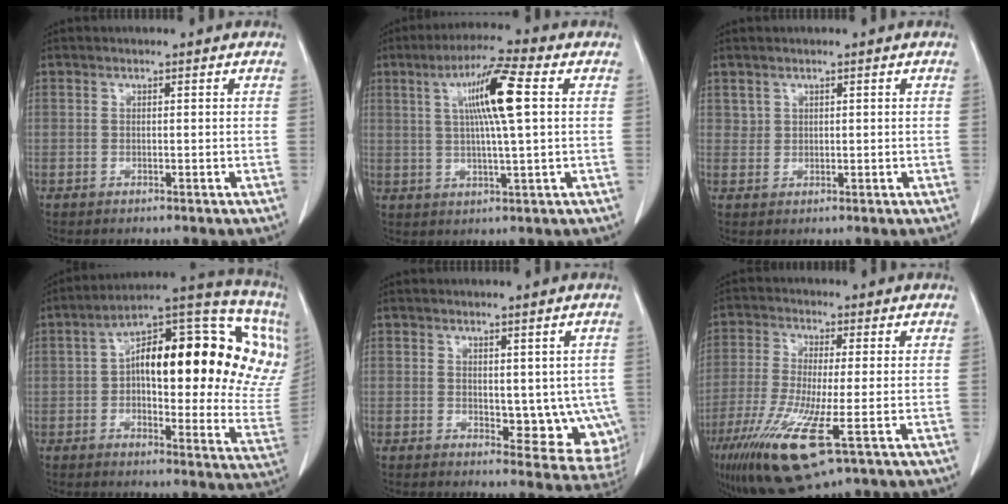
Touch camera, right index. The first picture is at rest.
{"total": 10.1, "force": [2.4, 0.1, 9.8], "torque": [-0.178, 0.009, 0.039]}
{"total": 1.3, "force": [0.9, 1.0, 0.0], "torque": [0.012, 0.005, 0.015]}
{"total": 25.7, "force": [6.4, 9.8, 22.9], "torque": [-0.260, 0.062, 0.086]}
{"total": 9.2, "force": [-0.2, 5.1, 7.6], "torque": [-0.072, -0.011, 0.009]}
{"total": 13.1, "force": [-5.7, 1.7, 11.6], "torque": [-0.234, -0.041, -0.098]}